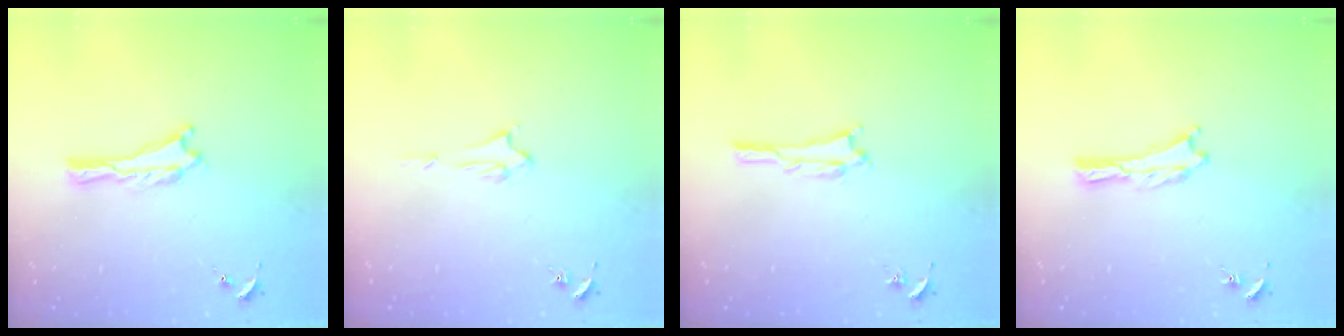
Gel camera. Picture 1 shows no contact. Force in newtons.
{"total": 1.4, "press": 1.4, "slide": 0.2}
{"total": 1.1, "press": 1.1, "slide": 0.1}
{"total": 0.0}